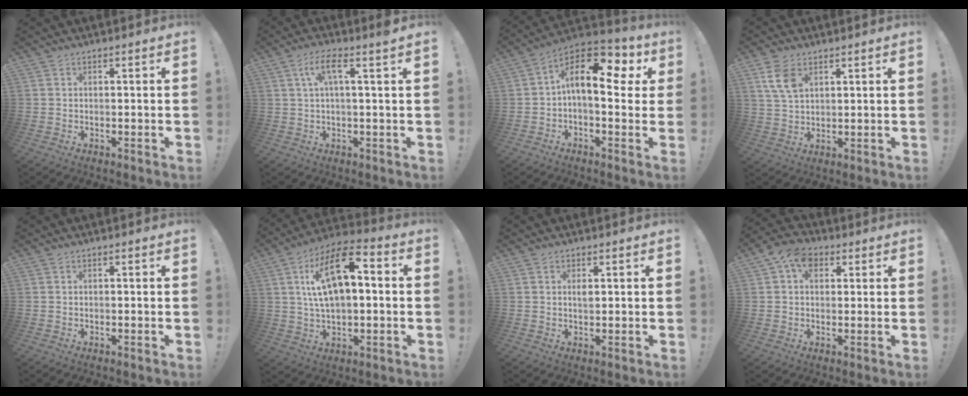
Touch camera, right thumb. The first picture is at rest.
{"total": 7.3, "force": [2.5, 0.9, 6.8], "torque": [-0.124, -0.003, 0.040]}
{"total": 14.3, "force": [3.8, 6.3, 12.2], "torque": [-0.193, -0.017, 0.059]}
{"total": 7.3, "force": [3.6, 4.2, 4.8], "torque": [-0.089, -0.011, 0.069]}
{"total": 0.0}
{"total": 16.4, "force": [3.8, 7.9, 13.9], "torque": [-0.233, -0.002, 0.063]}
{"total": 1.7, "force": [0.5, 0.8, 1.4], "torque": [-0.014, -0.002, 0.004]}
{"total": 7.9, "force": [3.1, 5.6, 4.6], "torque": [-0.082, 0.004, 0.061]}